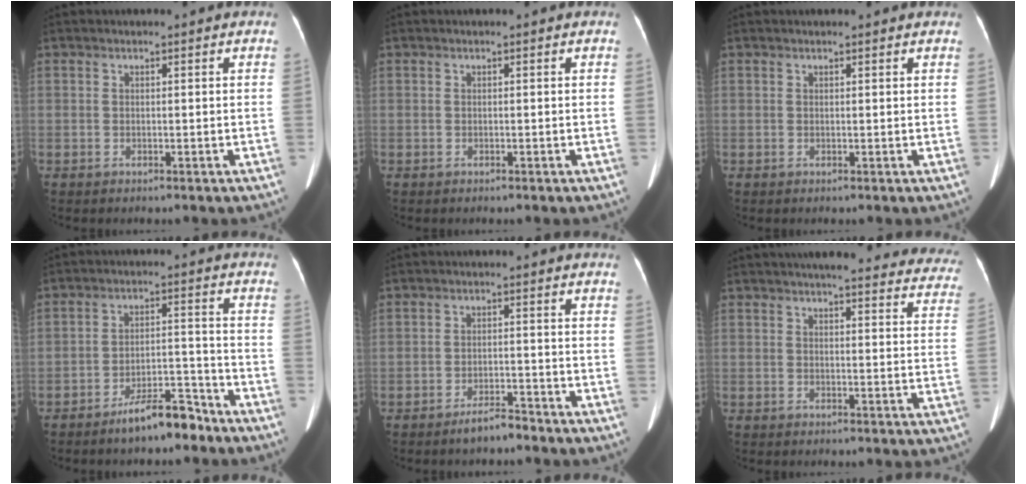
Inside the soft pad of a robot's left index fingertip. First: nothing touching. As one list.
[{"total": 0.0}, {"total": 1.9, "force": [1.7, 0.3, 0.8], "torque": [-0.009, 0.018, 0.018]}, {"total": 7.3, "force": [-6.0, 1.8, 3.8], "torque": [-0.068, 0.006, -0.101]}, {"total": 3.4, "force": [-3.0, 0.6, 1.6], "torque": [-0.033, -0.003, -0.053]}, {"total": 25.6, "force": [23.5, 4.4, 9.1], "torque": [-0.112, -0.044, 0.257]}]